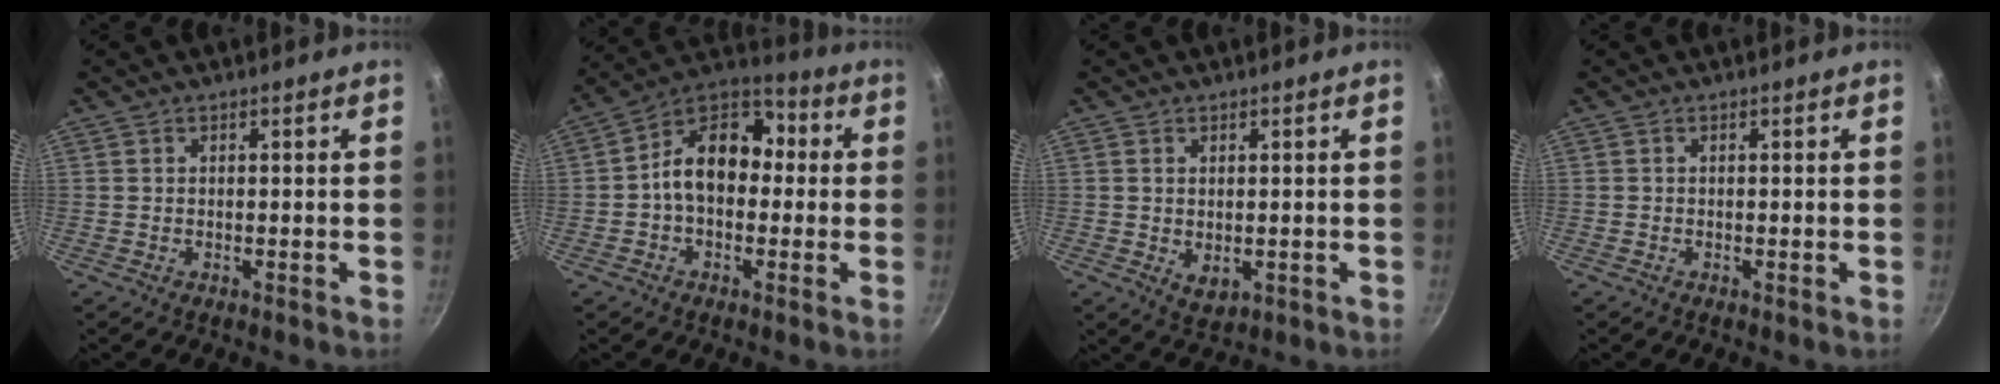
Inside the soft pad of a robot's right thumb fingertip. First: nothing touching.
{"total": 13.8, "force": [0.0, 9.9, 9.6], "torque": [-0.108, 0.046, -0.026]}
{"total": 3.3, "force": [0.0, 2.2, 2.5], "torque": [-0.039, -0.010, 0.006]}
{"total": 0.0}